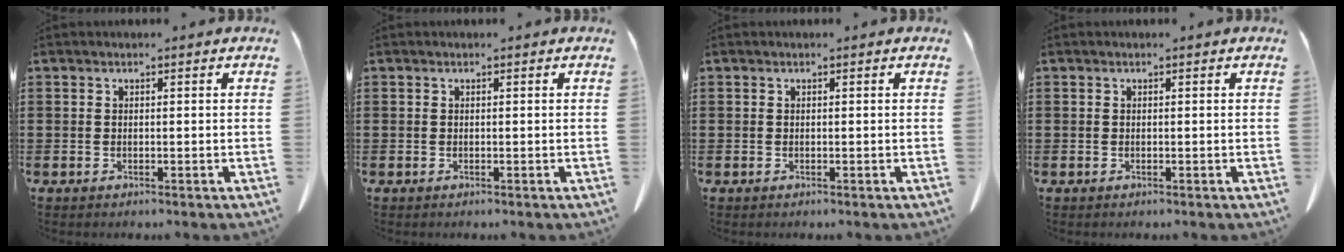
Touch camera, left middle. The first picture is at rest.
{"total": 0.0}
{"total": 0.0}
{"total": 0.0}